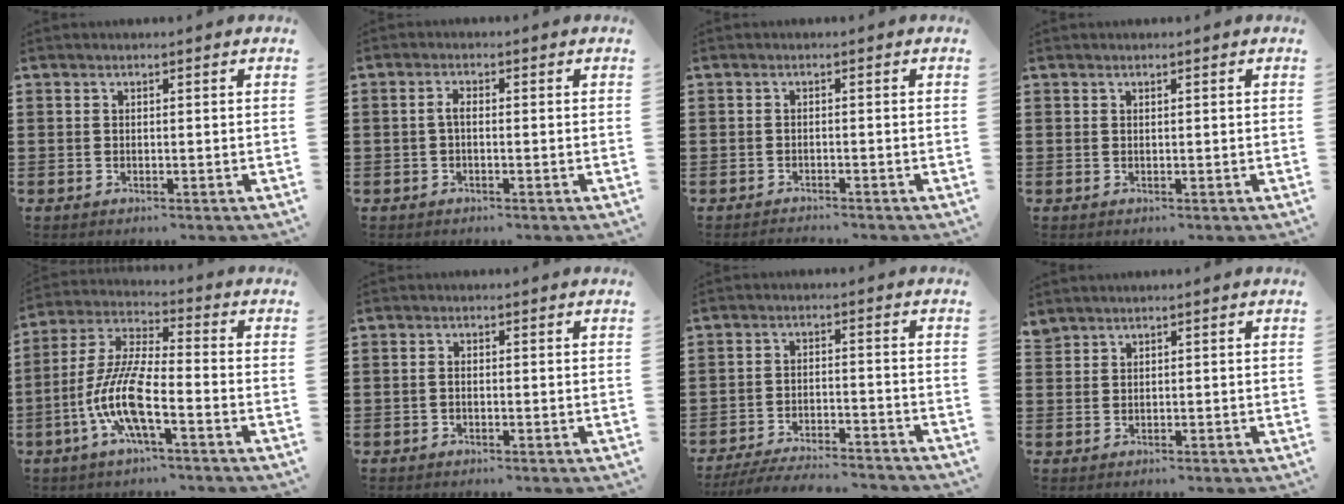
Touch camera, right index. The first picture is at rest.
{"total": 1.8, "force": [-0.3, 0.6, 1.6], "torque": [-0.039, -0.001, -0.010]}
{"total": 1.1, "force": [-1.1, 0.0, 0.0], "torque": [-0.003, 0.002, -0.022]}
{"total": 0.0}
{"total": 10.2, "force": [-4.4, 2.1, 9.0], "torque": [-0.211, -0.015, -0.088]}
{"total": 0.8, "force": [-0.3, 0.2, 0.7], "torque": [-0.017, -0.007, -0.004]}
{"total": 5.1, "force": [-4.9, 0.2, 1.4], "torque": [-0.031, -0.005, -0.097]}
{"total": 1.3, "force": [1.2, 0.5, 0.0], "torque": [-0.003, -0.001, 0.024]}